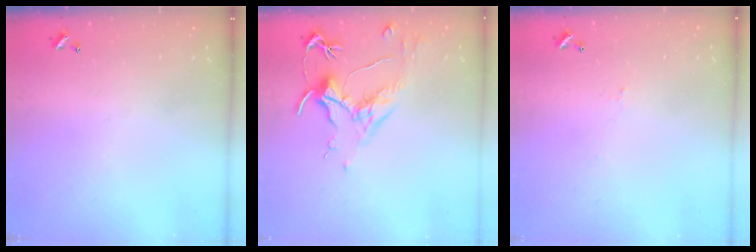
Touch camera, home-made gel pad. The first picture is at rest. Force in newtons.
{"total": 1.7, "press": 1.4, "slide": 0.9}
{"total": 1.7, "press": 1.6, "slide": 0.3}